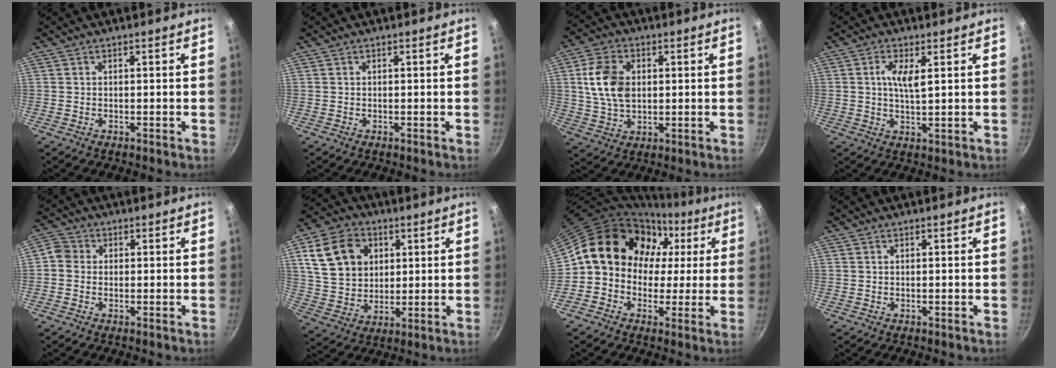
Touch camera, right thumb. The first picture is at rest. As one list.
[{"total": 0.0}, {"total": 10.4, "force": [1.6, 7.0, 7.4], "torque": [-0.126, 0.002, 0.030]}, {"total": 4.7, "force": [1.3, 1.4, 4.3], "torque": [-0.084, -0.005, 0.025]}, {"total": 3.4, "force": [-0.4, 3.1, 1.3], "torque": [-0.013, 0.008, -0.023]}, {"total": 15.4, "force": [4.8, 11.9, 8.4], "torque": [-0.137, -0.002, 0.093]}, {"total": 15.3, "force": [2.3, 13.3, 7.2], "torque": [-0.078, 0.042, 0.021]}, {"total": 0.0}]